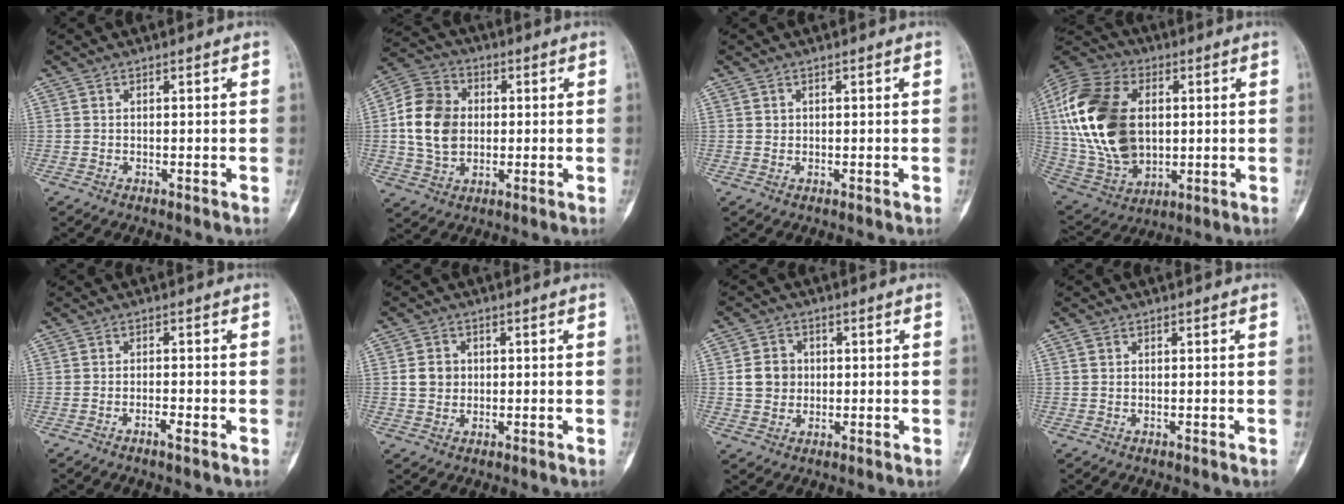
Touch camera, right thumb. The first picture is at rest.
{"total": 12.8, "force": [0.4, 9.8, 8.1], "torque": [-0.134, 0.016, 0.003]}
{"total": 0.8, "force": [0.2, 0.7, 0.2], "torque": [0.002, 0.002, 0.004]}
{"total": 24.6, "force": [2.8, 16.3, 18.2], "torque": [-0.365, -0.004, 0.059]}
{"total": 1.9, "force": [-1.1, 0.3, 1.6], "torque": [-0.030, 0.006, -0.023]}
{"total": 5.0, "force": [0.4, 4.3, 2.3], "torque": [-0.024, 0.002, 0.006]}
{"total": 5.9, "force": [0.4, 5.3, 2.6], "torque": [-0.023, 0.002, 0.005]}
{"total": 1.2, "force": [0.4, 0.9, 0.7], "torque": [-0.016, 0.002, 0.010]}